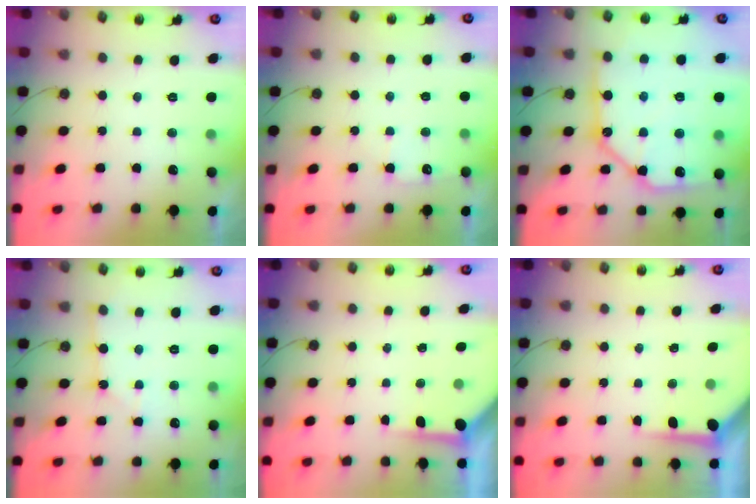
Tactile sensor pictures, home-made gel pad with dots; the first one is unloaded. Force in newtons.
{"total": 6.1, "press": 6.1, "slide": 0.5}
{"total": 19.6, "press": 19.4, "slide": 2.4}
{"total": 3.0, "press": 2.9, "slide": 0.4}
{"total": 3.9, "press": 3.9, "slide": 0.2}
{"total": 4.8, "press": 4.8, "slide": 0.2}